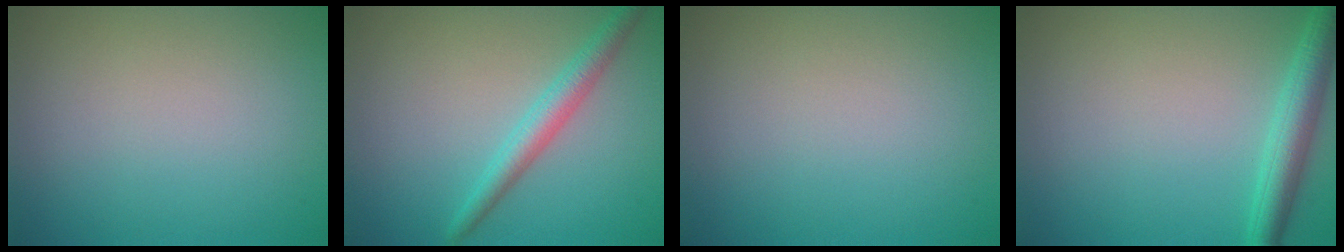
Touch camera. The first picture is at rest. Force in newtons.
{"total": 2.8, "press": 2.8, "slide": 0.0}
{"total": 0.0}
{"total": 3.4, "press": 3.4, "slide": 0.1}